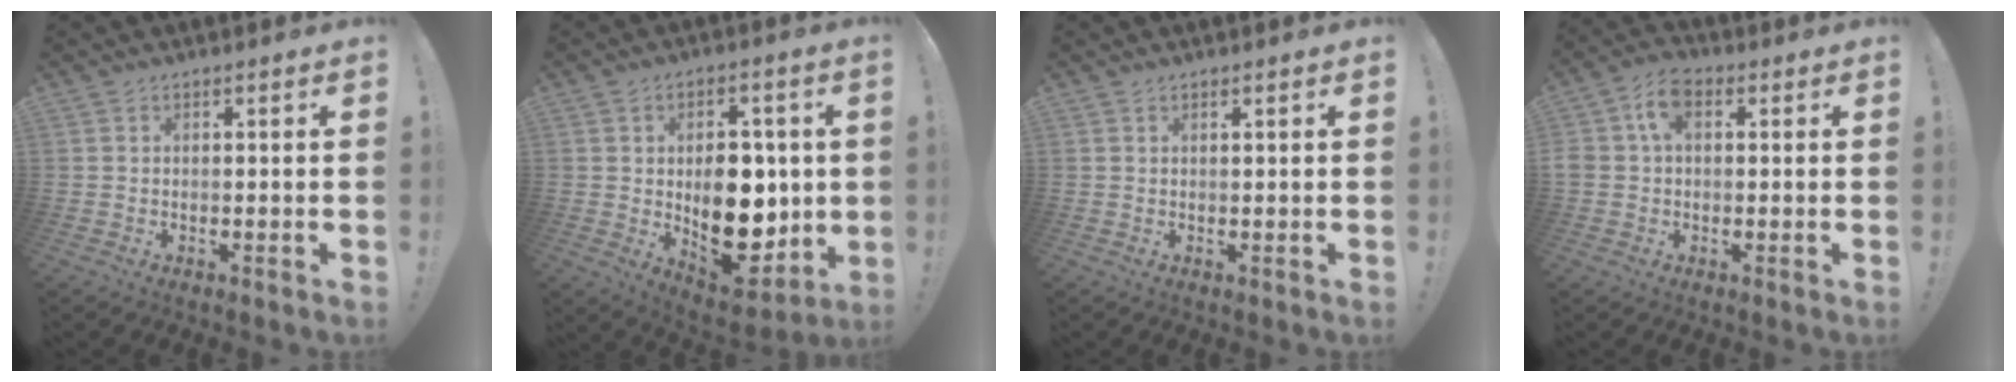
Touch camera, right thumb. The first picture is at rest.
{"total": 16.4, "force": [-0.2, 11.1, 12.1], "torque": [-0.157, -0.011, 0.008]}
{"total": 0.7, "force": [0.6, 0.0, 0.4], "torque": [-0.002, -0.002, 0.009]}
{"total": 7.2, "force": [1.5, 5.2, 4.8], "torque": [-0.092, 0.012, 0.028]}